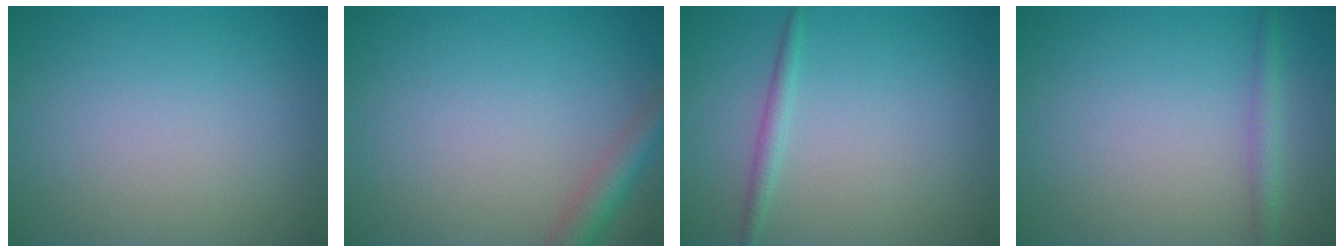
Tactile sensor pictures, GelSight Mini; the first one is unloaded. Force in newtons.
{"total": 2.9, "press": 2.9, "slide": 0.2}
{"total": 1.3, "press": 1.3, "slide": 0.1}
{"total": 1.6, "press": 1.6, "slide": 0.1}